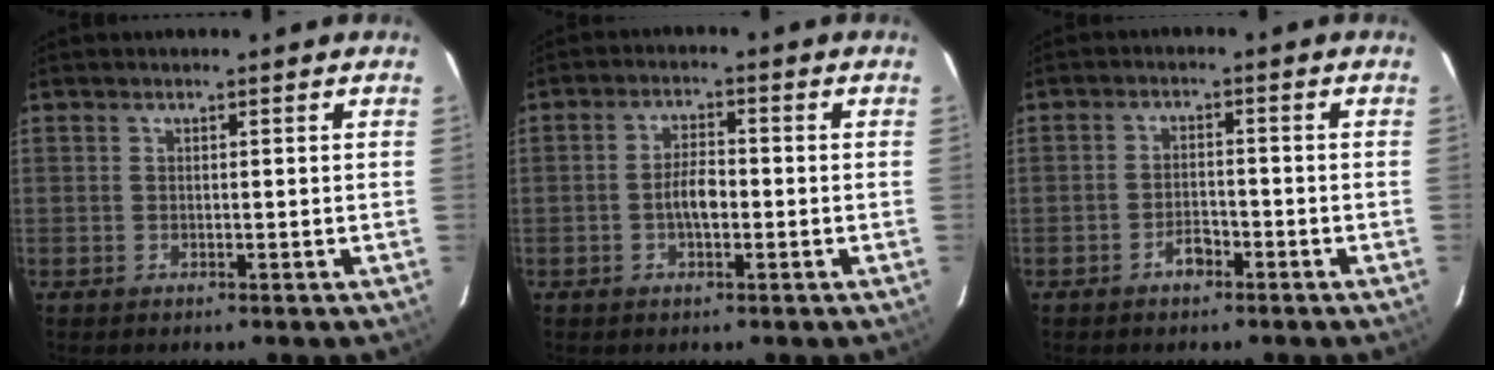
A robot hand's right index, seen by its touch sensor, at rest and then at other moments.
{"total": 4.4, "force": [-1.1, 1.9, 3.8], "torque": [-0.072, 0.006, -0.018]}
{"total": 3.4, "force": [-2.2, 1.8, 1.9], "torque": [-0.037, 0.005, -0.035]}